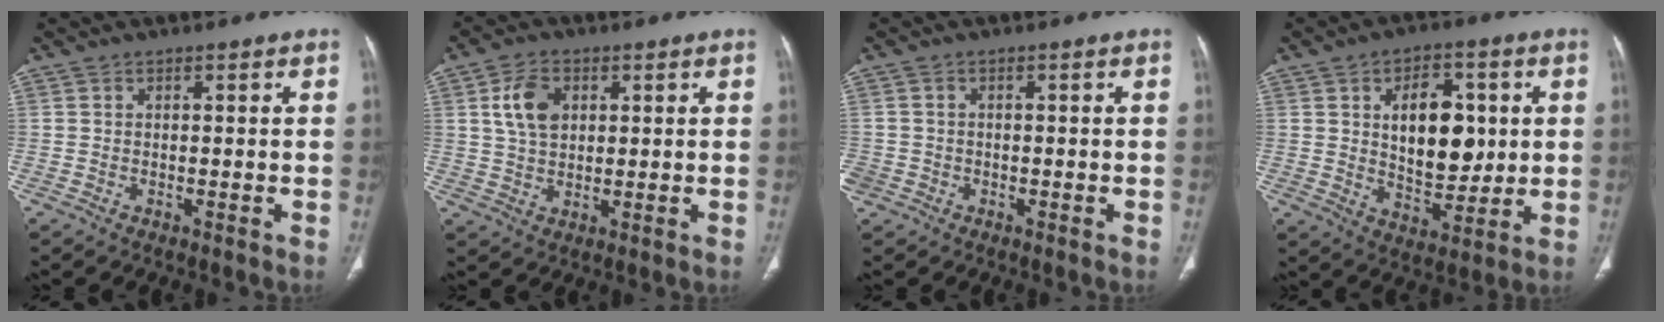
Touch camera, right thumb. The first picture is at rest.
{"total": 7.2, "force": [2.2, 4.8, 4.8], "torque": [-0.080, -0.005, 0.041]}
{"total": 3.6, "force": [-1.5, 3.1, 0.9], "torque": [-0.024, 0.011, -0.029]}
{"total": 13.9, "force": [2.5, 8.4, 10.8], "torque": [-0.116, -0.014, 0.044]}